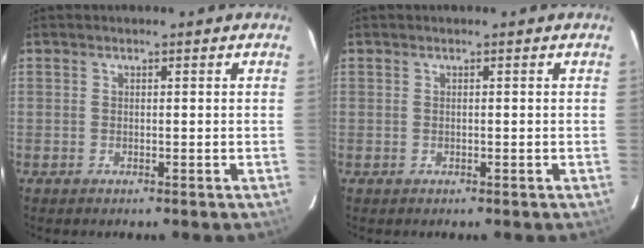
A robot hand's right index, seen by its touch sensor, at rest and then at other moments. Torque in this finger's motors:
{"motor_torque": [0.00, 0.00, 0.00, 0.01]}